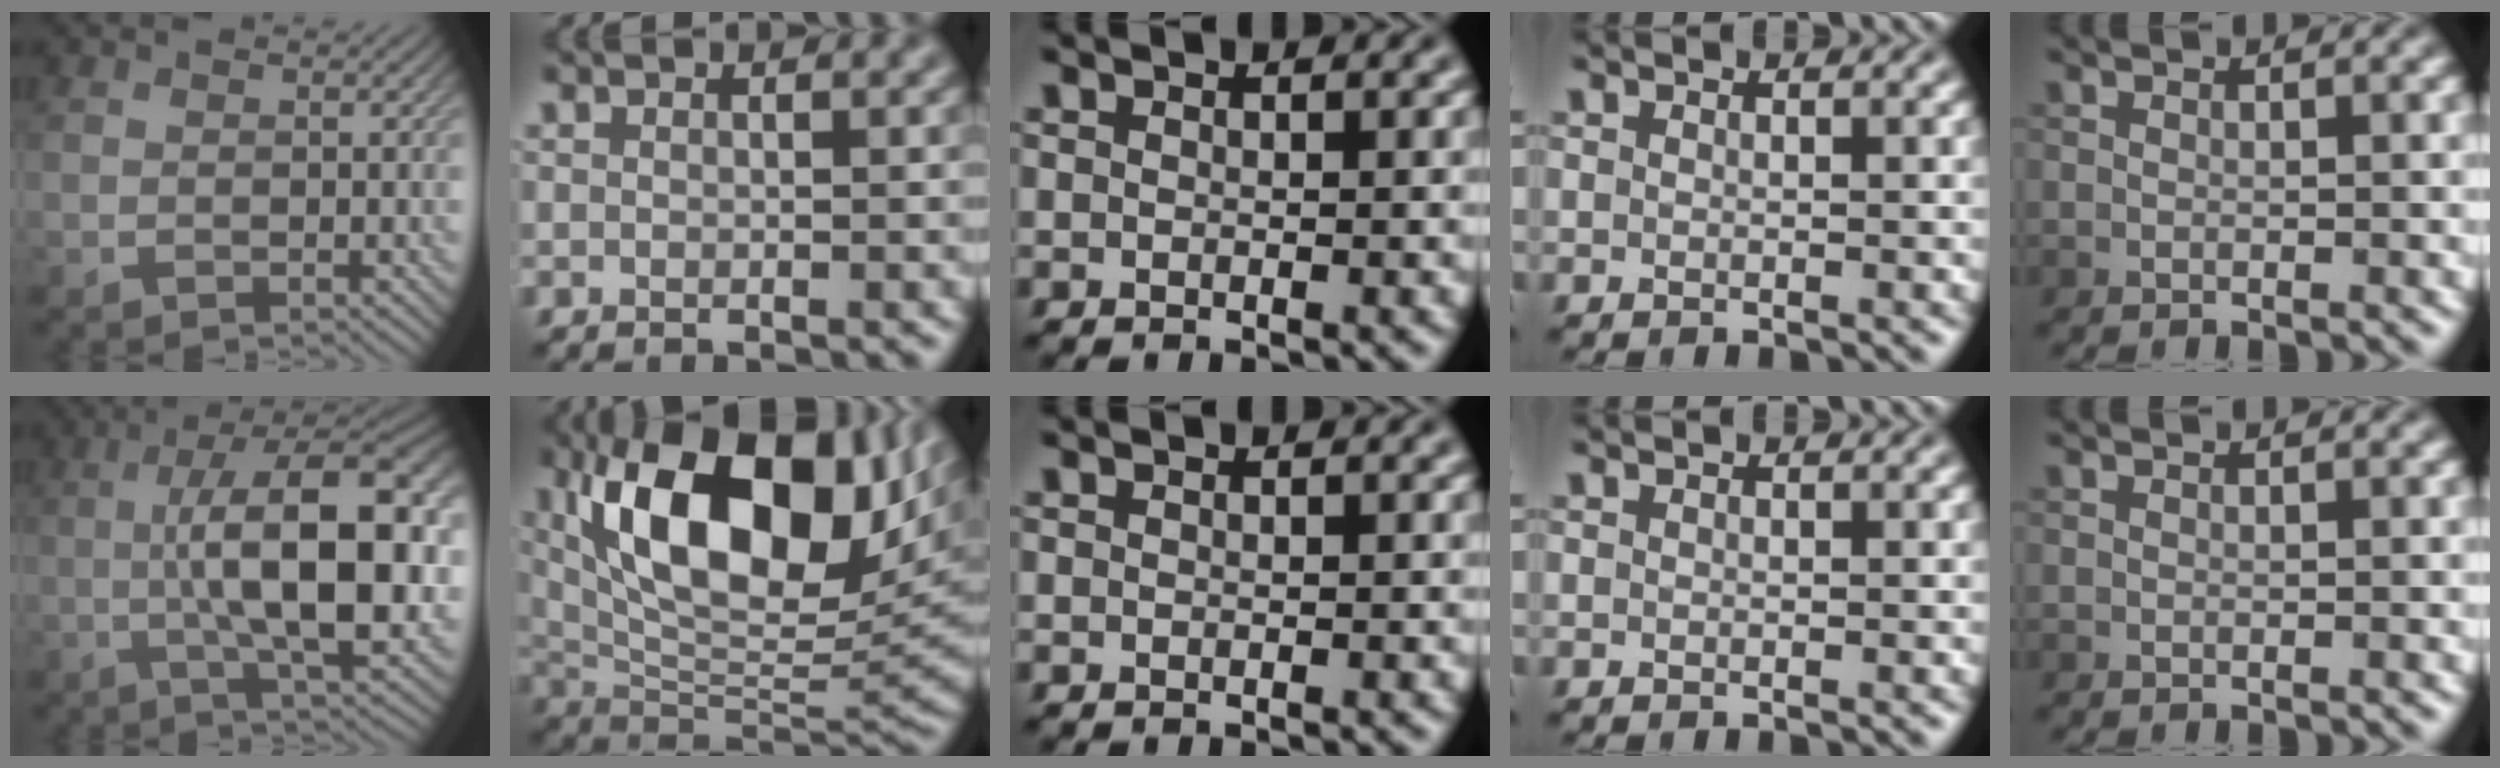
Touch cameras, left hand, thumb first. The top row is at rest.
{"thumb": {"total": 15.7, "force": [-0.4, 5.7, 14.6], "torque": [-0.232, 0.006, -0.005]}, "index": {"total": 15.7, "force": [5.1, 7.5, 12.9], "torque": [-0.209, 0.005, 0.087]}}